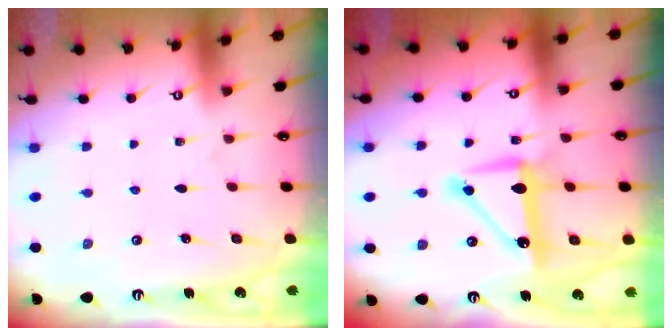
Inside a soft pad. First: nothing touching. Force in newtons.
{"total": 12.3, "press": 12.3, "slide": 0.8}